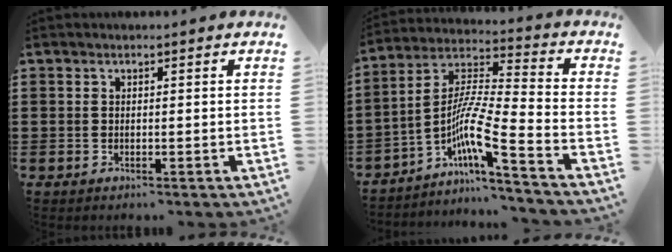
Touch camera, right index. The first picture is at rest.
{"total": 8.8, "force": [-4.8, 0.4, 7.4], "torque": [-0.159, -0.027, -0.102]}